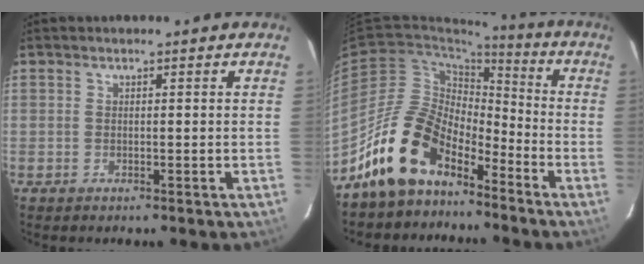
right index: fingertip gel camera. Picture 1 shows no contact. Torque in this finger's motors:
{"motor_torque": [0.76, -0.73, 1.05, 0.21]}